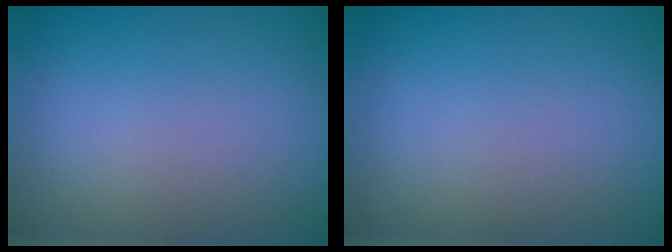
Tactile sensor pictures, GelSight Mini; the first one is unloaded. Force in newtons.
{"total": 0.0}